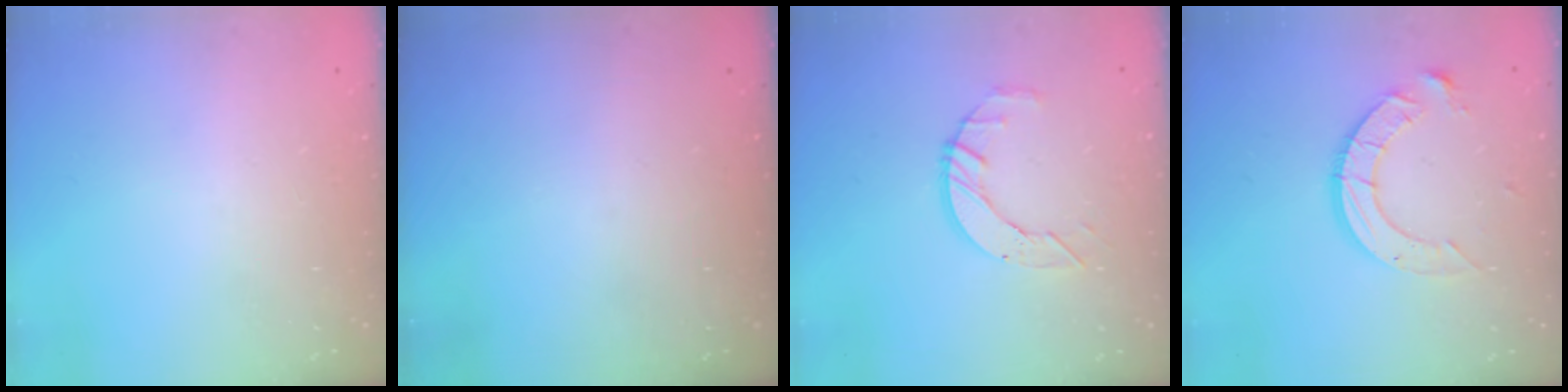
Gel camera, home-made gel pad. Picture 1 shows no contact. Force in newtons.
{"total": 0.0}
{"total": 7.3, "press": 7.2, "slide": 0.7}
{"total": 10.8, "press": 10.8, "slide": 0.7}